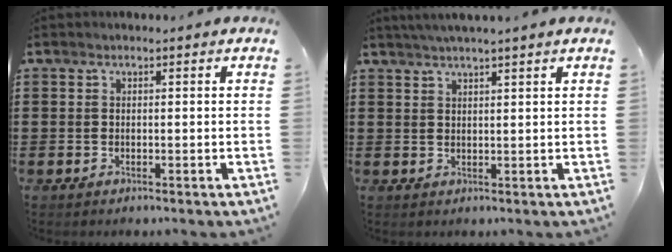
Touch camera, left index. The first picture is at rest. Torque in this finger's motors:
{"motor_torque": [1.00, -1.14, 0.31, 0.06]}